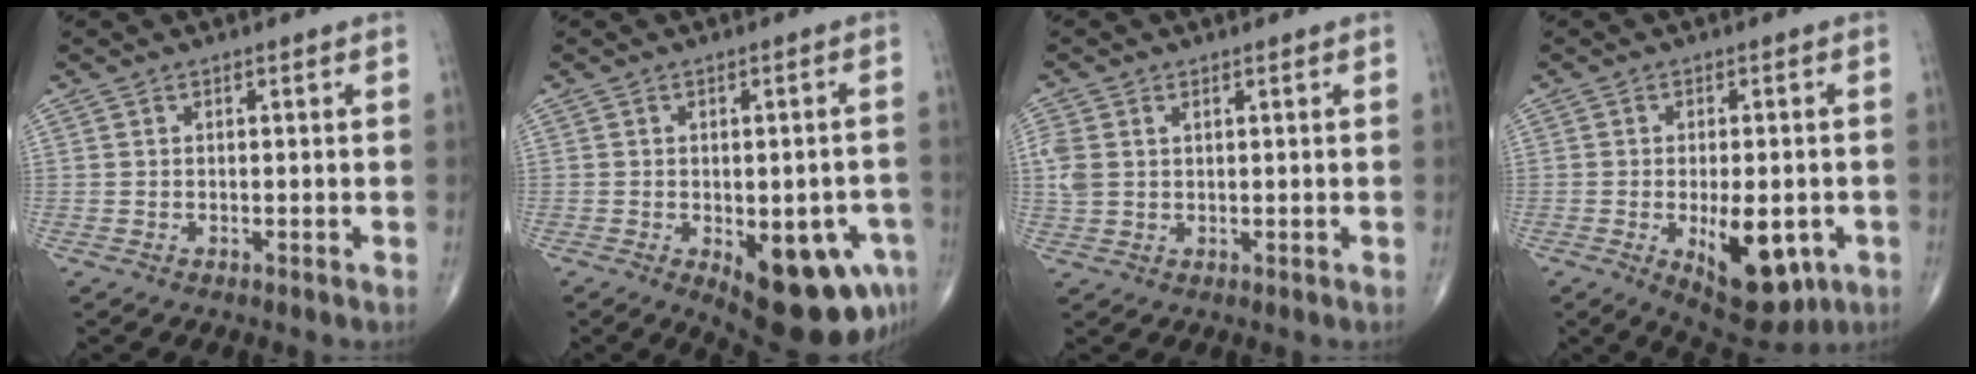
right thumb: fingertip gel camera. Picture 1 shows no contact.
{"total": 15.6, "force": [-6.1, 6.8, 12.7], "torque": [-0.116, 0.012, -0.061]}
{"total": 4.3, "force": [1.0, 3.0, 2.9], "torque": [-0.081, 0.007, 0.022]}
{"total": 12.7, "force": [-3.8, 6.0, 10.6], "torque": [-0.130, -0.005, -0.039]}